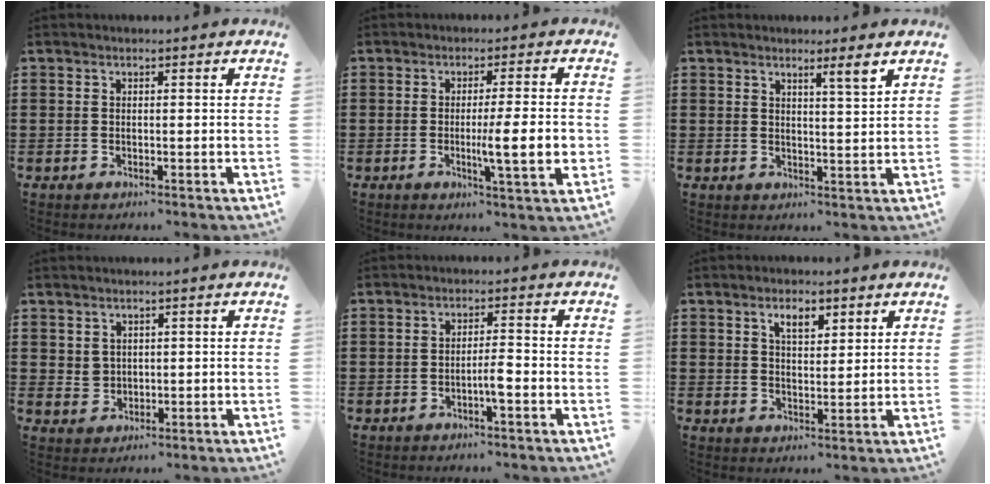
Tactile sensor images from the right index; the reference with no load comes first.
{"total": 8.3, "force": [-1.3, 0.7, 8.2], "torque": [-0.118, -0.017, -0.024]}
{"total": 2.6, "force": [1.8, -0.4, 1.8], "torque": [-0.029, -0.007, 0.029]}
{"total": 2.2, "force": [1.4, 1.7, 0.3], "torque": [-0.013, 0.009, 0.027]}
{"total": 2.9, "force": [-1.3, 0.3, 2.5], "torque": [-0.047, 0.002, -0.024]}
{"total": 3.8, "force": [2.3, 1.6, 2.6], "torque": [-0.050, 0.004, 0.038]}